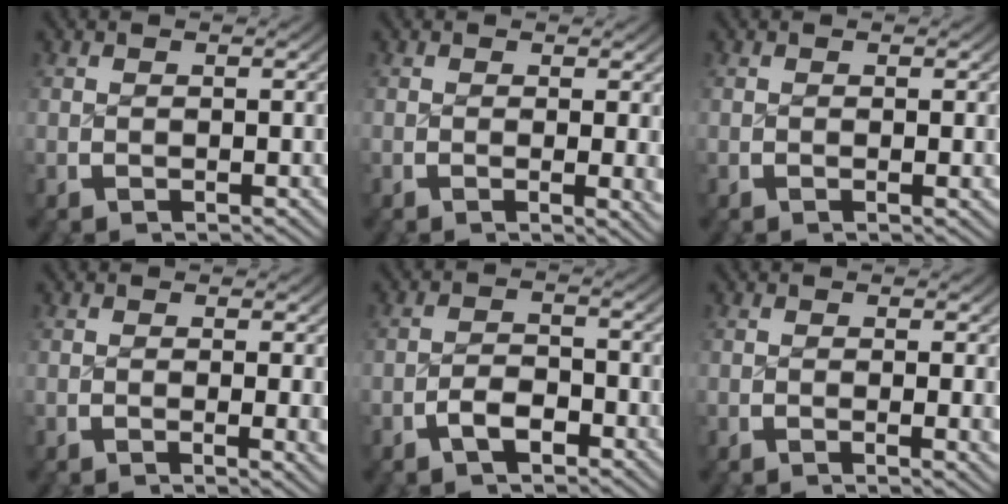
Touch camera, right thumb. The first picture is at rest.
{"total": 2.0, "force": [0.0, 0.5, 2.0], "torque": [-0.023, -0.006, -0.001]}
{"total": 0.7, "force": [0.0, 0.0, 0.7], "torque": [-0.009, 0.000, 0.000]}
{"total": 2.0, "force": [-0.1, 0.4, 1.9], "torque": [-0.023, -0.004, -0.002]}
{"total": 2.6, "force": [-1.5, 1.6, 1.5], "torque": [-0.027, -0.009, -0.027]}
{"total": 1.6, "force": [0.0, 0.3, 1.5], "torque": [-0.019, -0.004, -0.001]}